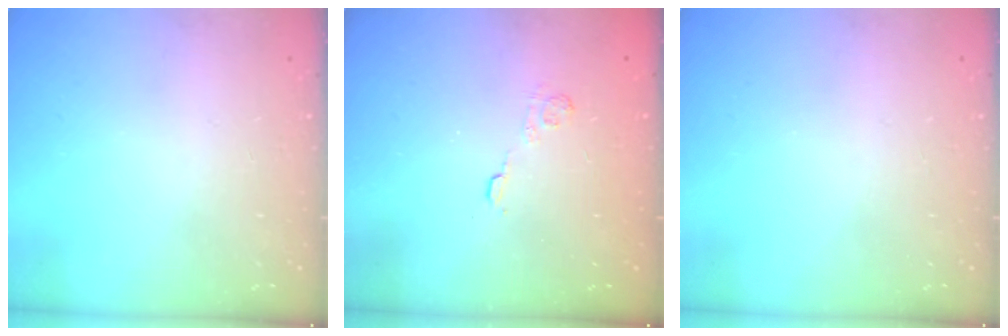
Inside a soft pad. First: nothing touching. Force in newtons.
{"total": 2.9, "press": 2.5, "slide": 1.6}
{"total": 0.0}